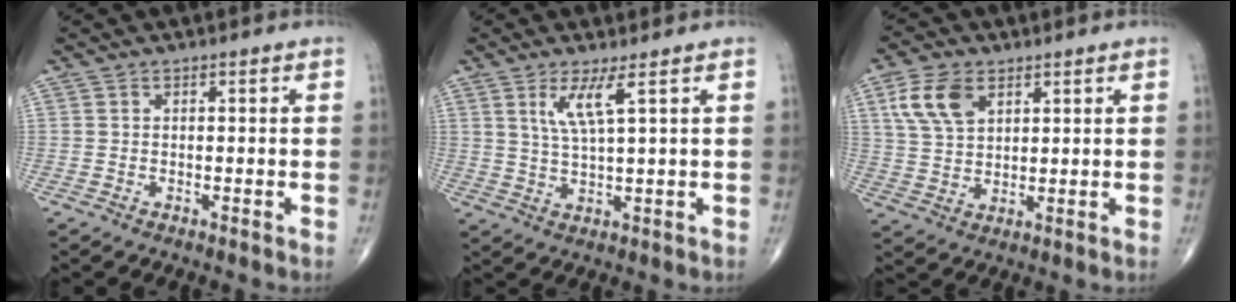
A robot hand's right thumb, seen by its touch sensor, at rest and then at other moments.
{"total": 5.1, "force": [2.4, 0.2, 4.5], "torque": [-0.100, -0.022, 0.054]}
{"total": 8.6, "force": [3.8, 5.2, 5.7], "torque": [-0.103, -0.008, 0.078]}